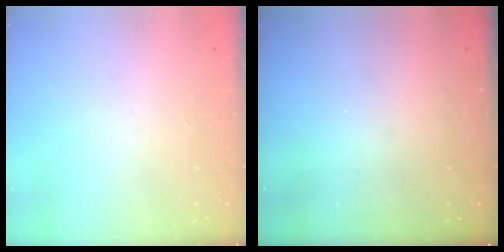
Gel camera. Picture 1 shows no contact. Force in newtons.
{"total": 0.0}